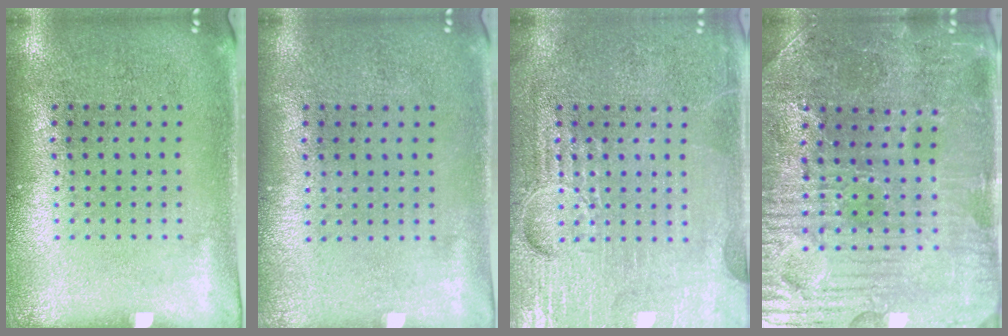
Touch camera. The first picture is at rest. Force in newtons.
{"total": 0.0}
{"total": 6.2, "press": 6.1, "slide": 0.8}
{"total": 3.8, "press": 3.7, "slide": 0.5}